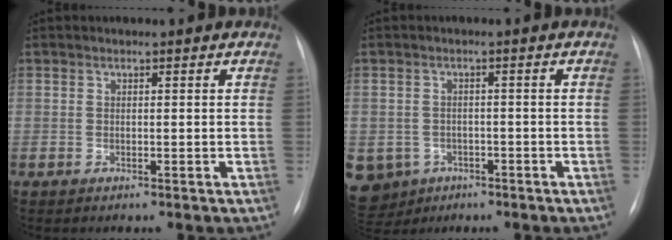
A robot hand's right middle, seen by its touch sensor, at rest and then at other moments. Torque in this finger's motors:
{"motor_torque": [0.40, -0.32, 1.05, 0.21]}